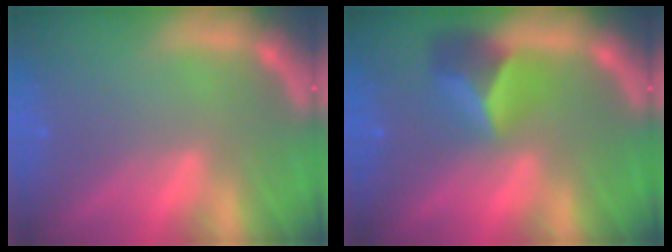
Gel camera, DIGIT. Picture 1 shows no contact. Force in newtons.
{"total": 4.4}